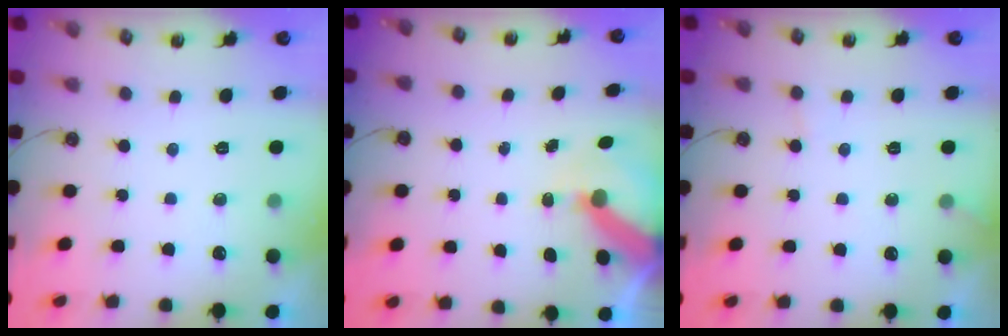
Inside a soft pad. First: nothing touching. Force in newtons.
{"total": 8.0, "press": 8.0, "slide": 0.8}
{"total": 5.2, "press": 5.2, "slide": 0.4}